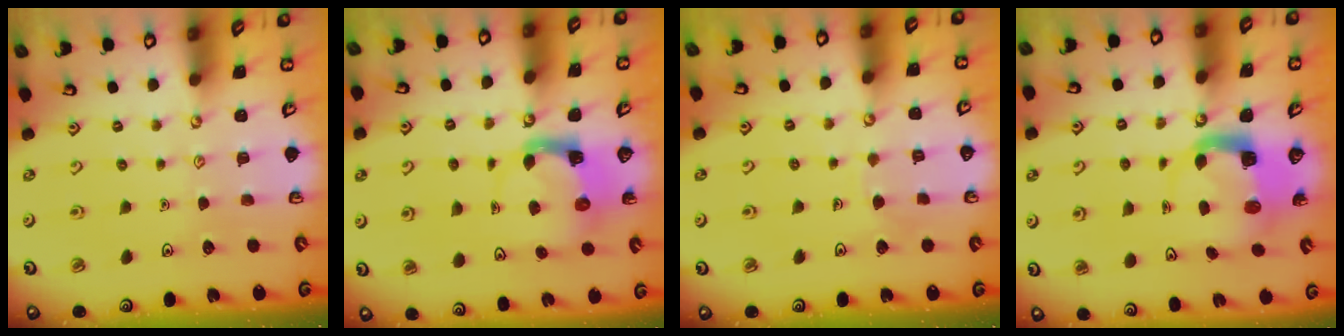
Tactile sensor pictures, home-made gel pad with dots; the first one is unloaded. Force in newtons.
{"total": 4.4, "press": 4.3, "slide": 0.9}
{"total": 4.9, "press": 4.9, "slide": 0.2}
{"total": 5.6, "press": 5.5, "slide": 1.0}